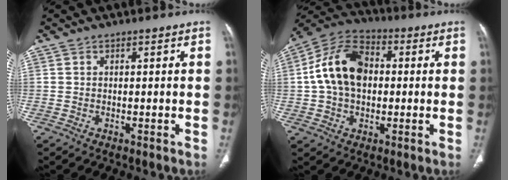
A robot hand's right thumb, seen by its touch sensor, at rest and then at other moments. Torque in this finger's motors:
{"motor_torque": [0.64, 1.01, 0.59, -0.63, 0.15]}